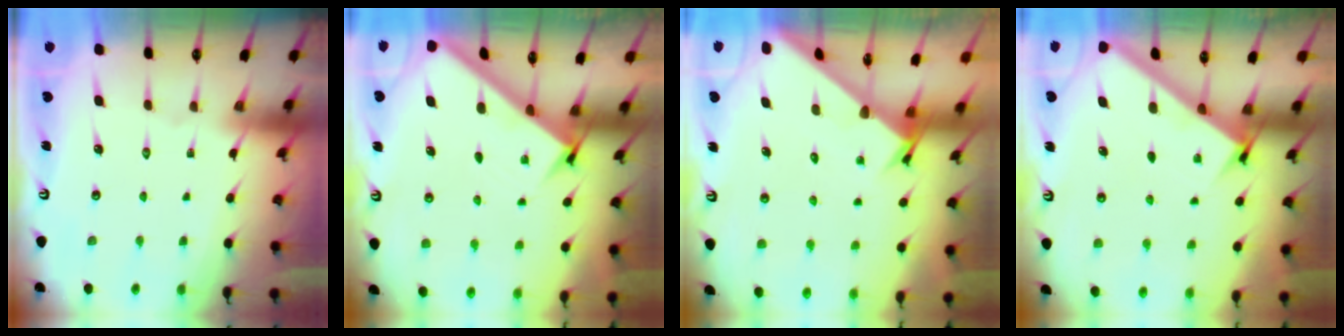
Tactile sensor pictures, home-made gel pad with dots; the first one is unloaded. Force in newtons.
{"total": 2.9, "press": 2.9, "slide": 0.4}
{"total": 2.2, "press": 2.2, "slide": 0.1}
{"total": 3.0, "press": 3.0, "slide": 0.2}